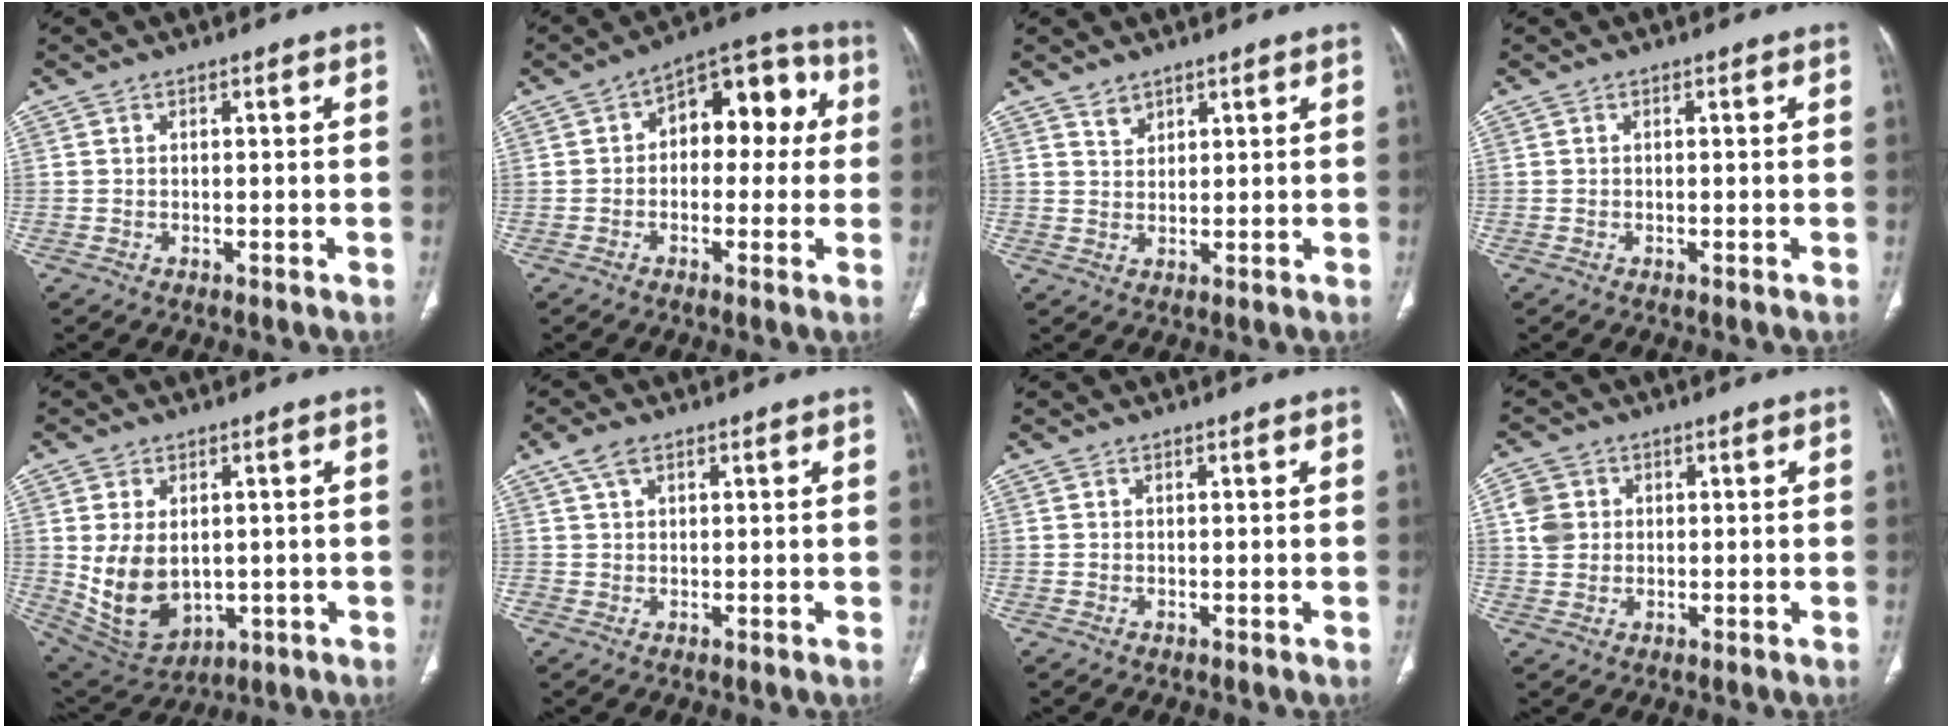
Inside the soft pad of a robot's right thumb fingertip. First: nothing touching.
{"total": 12.6, "force": [1.7, 7.8, 9.8], "torque": [-0.080, 0.044, 0.011]}
{"total": 2.3, "force": [1.8, 1.3, 0.5], "torque": [0.005, -0.014, 0.032]}
{"total": 0.6, "force": [-0.2, 0.0, 0.6], "torque": [-0.011, -0.001, -0.003]}
{"total": 11.9, "force": [-0.1, 8.1, 8.6], "torque": [-0.141, -0.009, 0.028]}
{"total": 2.9, "force": [1.6, 1.7, 1.8], "torque": [-0.034, 0.006, 0.034]}
{"total": 0.0}
{"total": 4.8, "force": [1.1, 4.3, 2.0], "torque": [-0.024, 0.001, 0.020]}